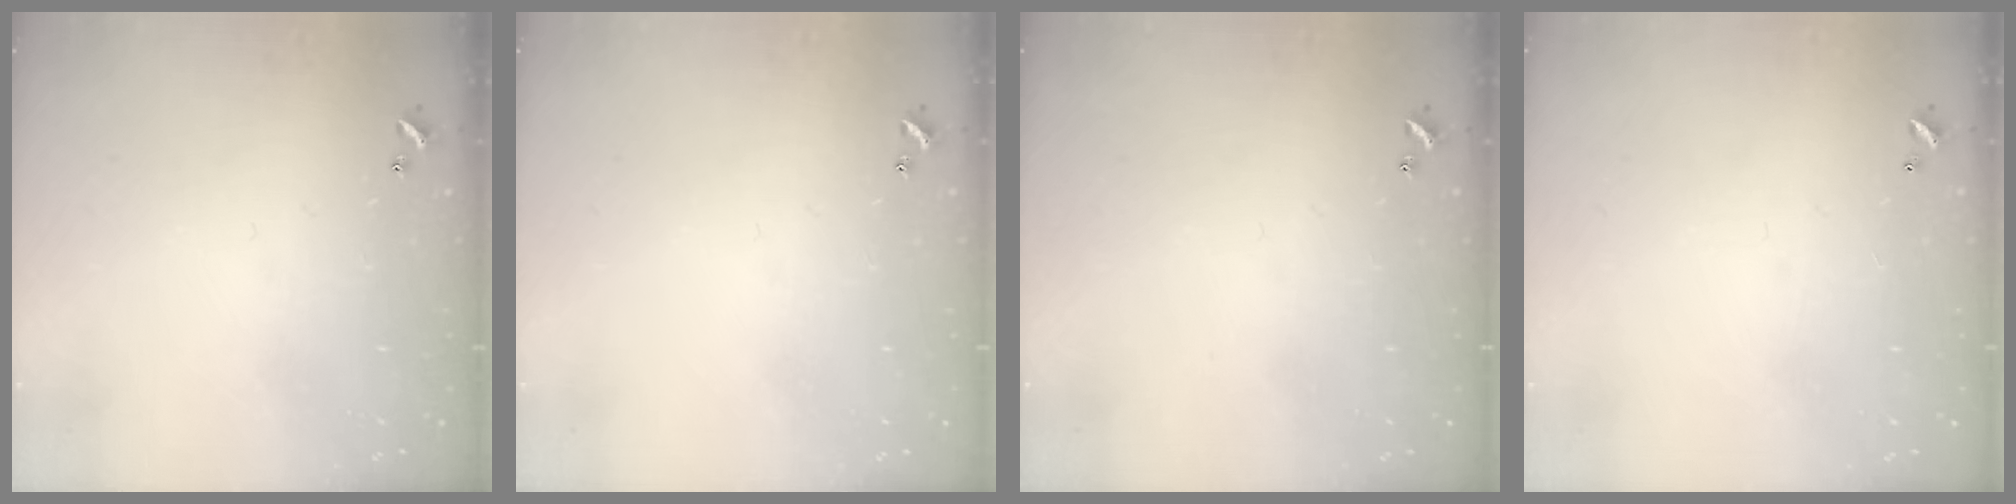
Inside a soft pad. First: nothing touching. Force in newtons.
{"total": 0.0}
{"total": 0.0}
{"total": 2.9, "press": 2.9, "slide": 0.1}